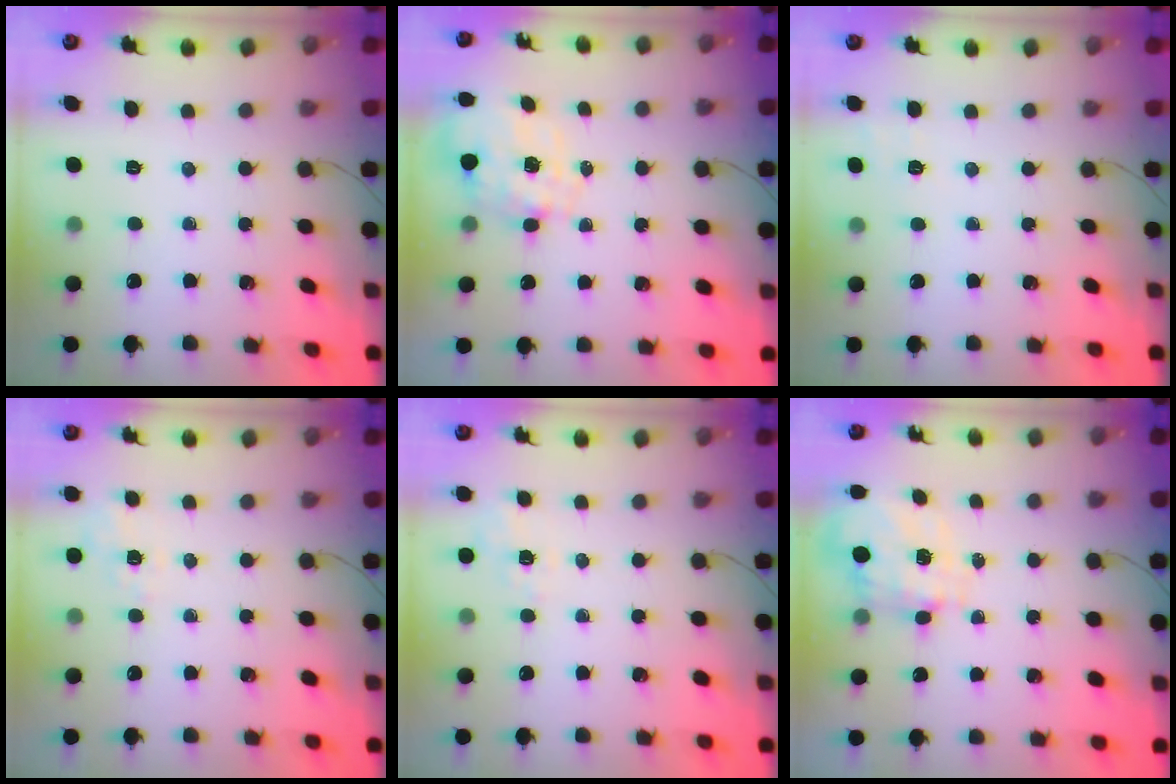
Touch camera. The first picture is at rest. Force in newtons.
{"total": 2.1, "press": 1.8, "slide": 1.0}
{"total": 7.2, "press": 6.9, "slide": 1.9}
{"total": 1.6, "press": 0.1, "slide": 1.6}
{"total": 1.6, "press": 0.1, "slide": 1.6}
{"total": 10.2, "press": 10.2, "slide": 1.0}